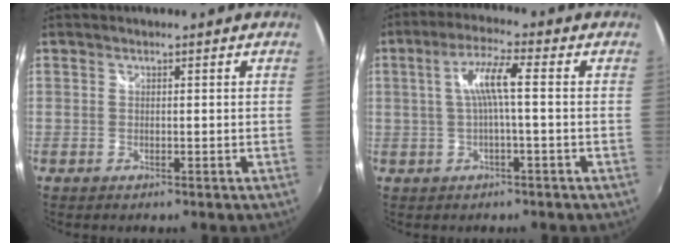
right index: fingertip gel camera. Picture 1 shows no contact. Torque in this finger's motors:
{"motor_torque": [0.51, 0.00, 0.42, 0.13]}